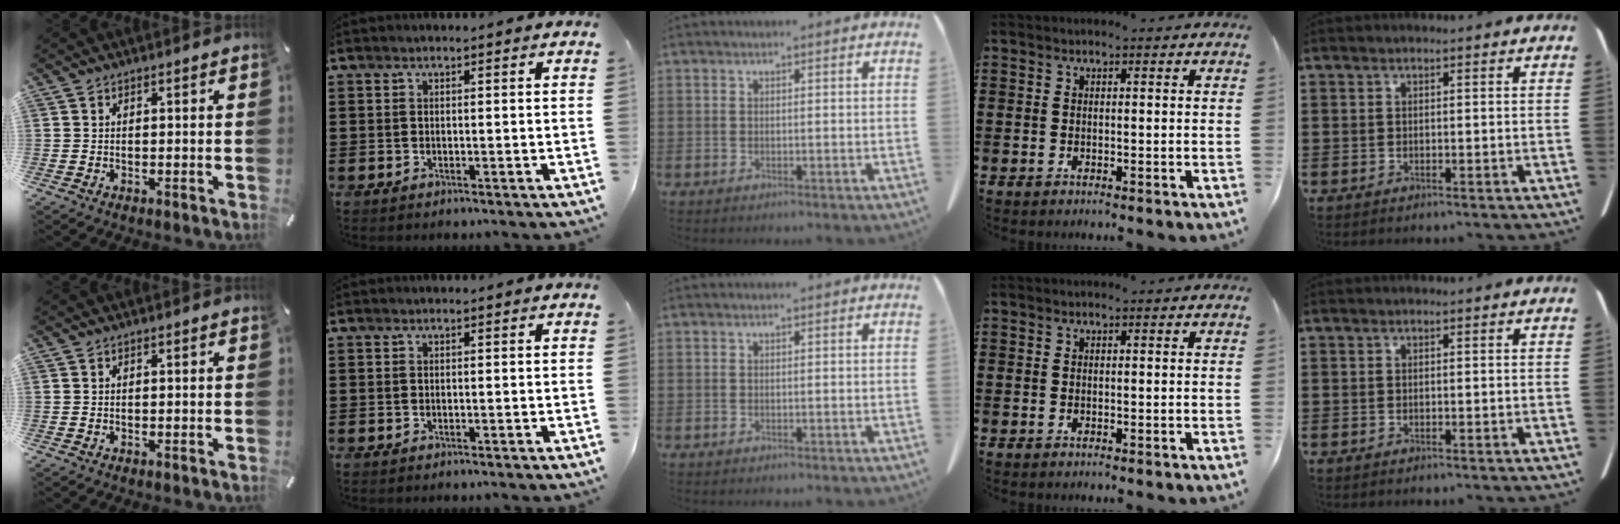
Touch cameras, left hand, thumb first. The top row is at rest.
{}